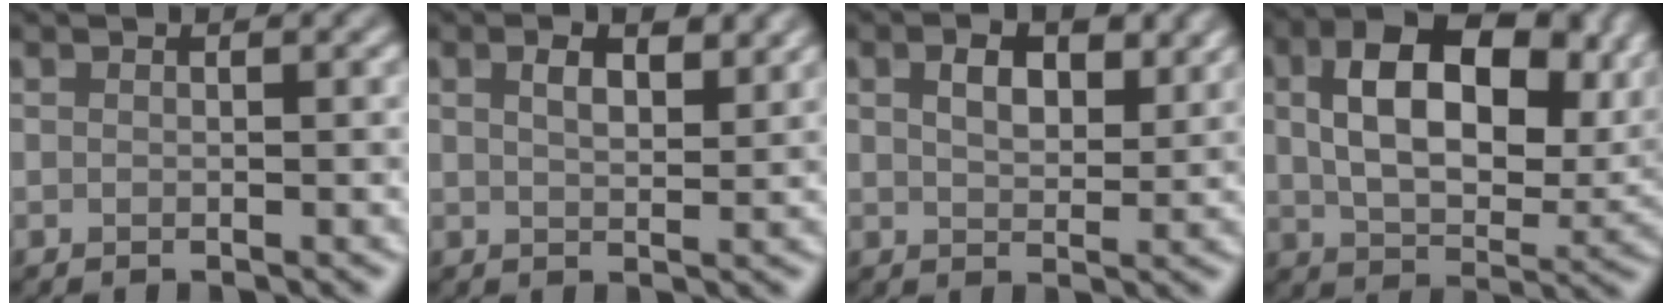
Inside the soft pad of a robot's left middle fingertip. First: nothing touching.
{"total": 3.1, "force": [1.7, 1.2, 2.2], "torque": [-0.040, 0.003, 0.033]}
{"total": 3.7, "force": [1.7, 2.0, 2.6], "torque": [-0.048, 0.002, 0.030]}
{"total": 12.3, "force": [3.6, 7.3, 9.2], "torque": [-0.146, -0.003, 0.070]}